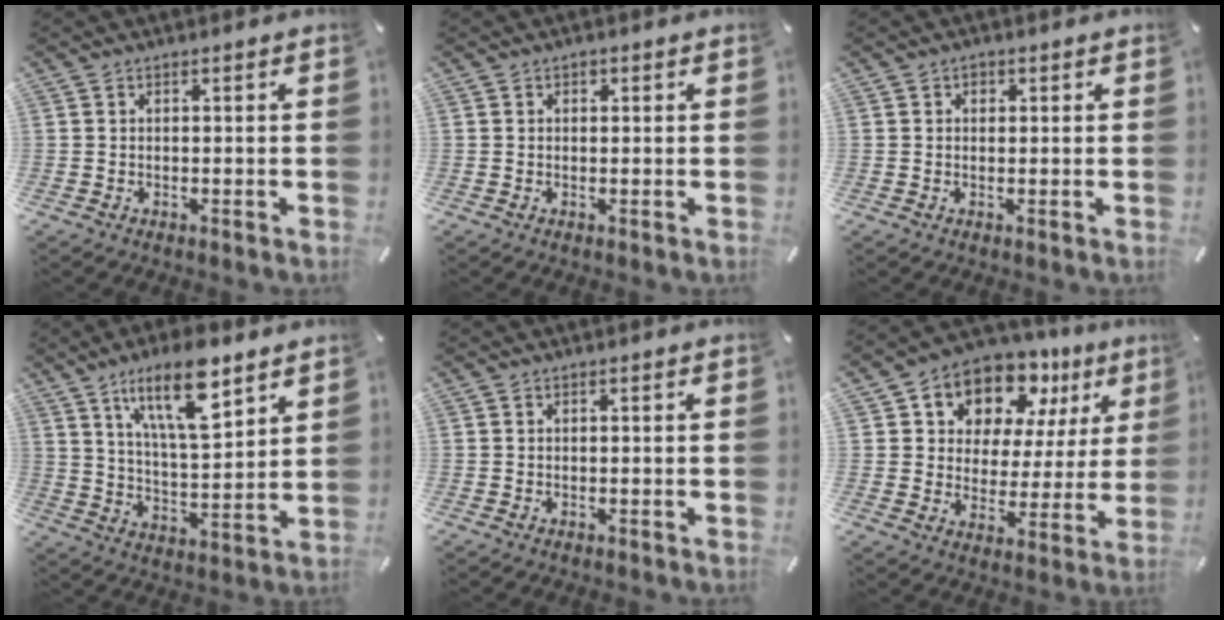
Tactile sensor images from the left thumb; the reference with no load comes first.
{"total": 0.7, "force": [0.2, 0.7, 0.2], "torque": [-0.003, 0.004, 0.004]}
{"total": 1.2, "force": [0.3, 1.1, 0.4], "torque": [0.000, 0.003, 0.003]}
{"total": 16.4, "force": [10.2, 6.0, 11.3], "torque": [-0.194, -0.039, 0.171]}
{"total": 0.0}
{"total": 11.8, "force": [8.6, 7.5, 3.1], "torque": [-0.058, -0.074, 0.160]}